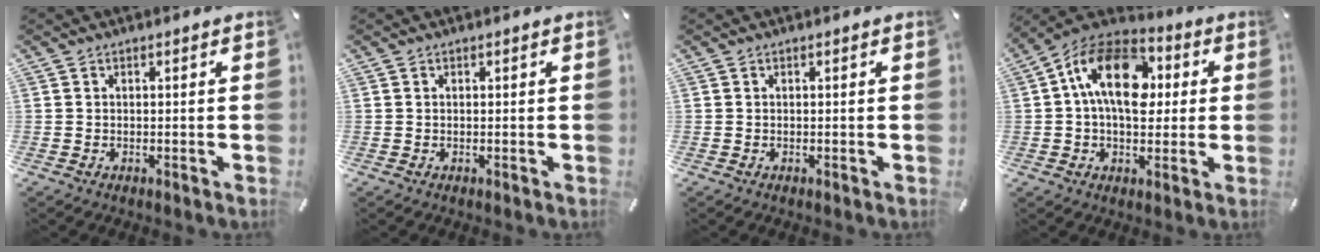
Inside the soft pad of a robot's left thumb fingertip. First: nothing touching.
{"total": 0.0}
{"total": 0.0}
{"total": 17.2, "force": [2.3, 11.3, 12.8], "torque": [-0.224, 0.010, 0.035]}